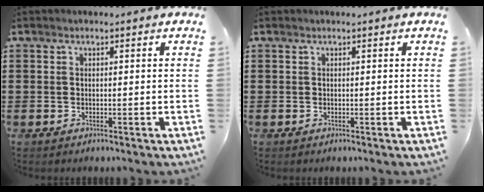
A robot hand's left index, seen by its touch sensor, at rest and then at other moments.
{"total": 0.0}